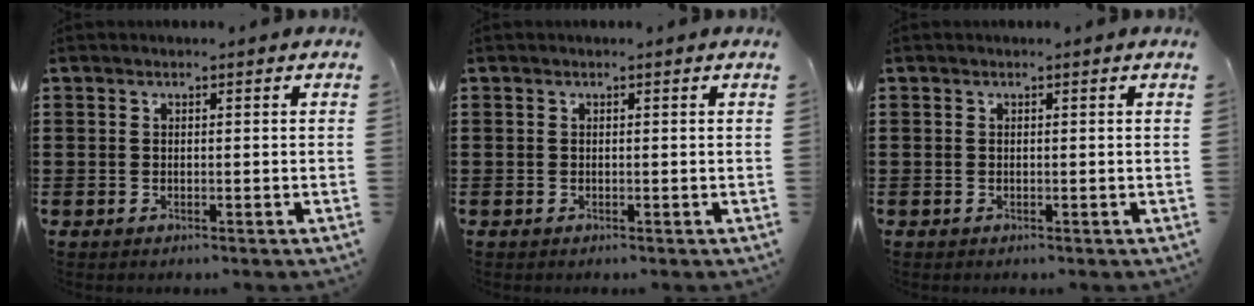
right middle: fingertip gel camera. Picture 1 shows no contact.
{"total": 0.0}
{"total": 0.0}